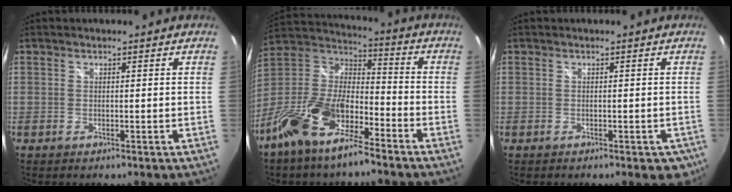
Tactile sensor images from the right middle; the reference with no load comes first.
{"total": 17.7, "force": [-11.1, 6.7, 12.1], "torque": [-0.251, -0.009, -0.218]}
{"total": 4.7, "force": [-2.8, 2.3, 3.0], "torque": [-0.038, -0.009, -0.030]}